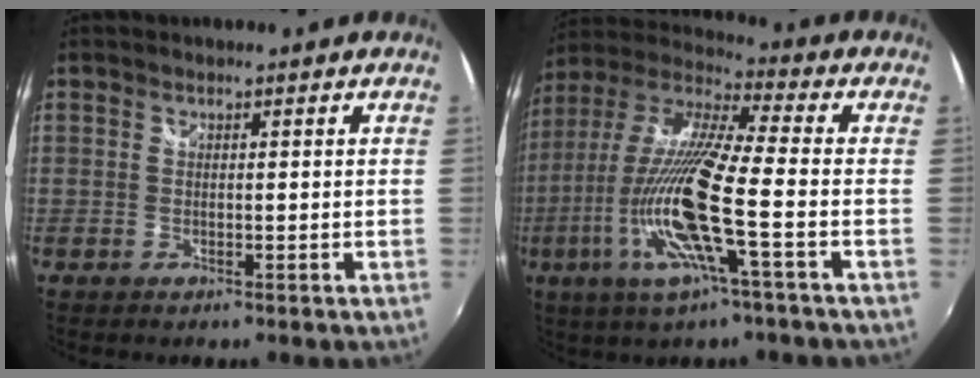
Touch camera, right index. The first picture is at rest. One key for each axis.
{"total": 18.6, "fx": -5.7, "fy": 1.4, "fz": 17.6, "tx": -0.336, "ty": -0.026, "tz": -0.116}